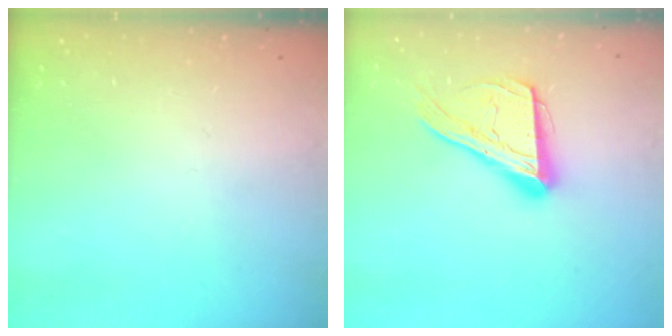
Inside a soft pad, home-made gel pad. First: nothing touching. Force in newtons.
{"total": 17.9, "press": 17.8, "slide": 1.6}